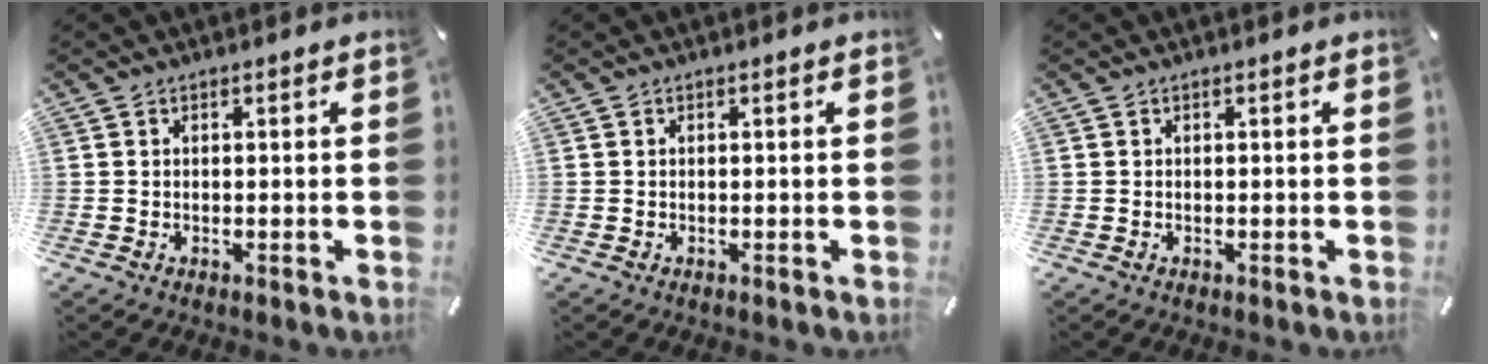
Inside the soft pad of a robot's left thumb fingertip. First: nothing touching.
{"total": 0.0}
{"total": 0.0}